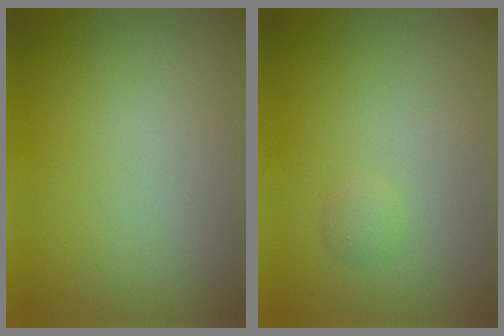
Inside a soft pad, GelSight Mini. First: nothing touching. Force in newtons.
{"total": 0.8, "press": 0.8, "slide": 0.0}